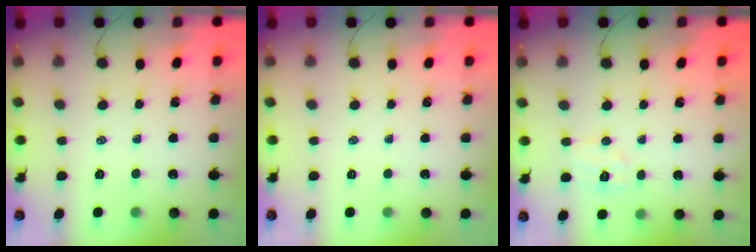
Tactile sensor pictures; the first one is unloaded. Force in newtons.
{"total": 0.0}
{"total": 6.3, "press": 6.2, "slide": 1.0}